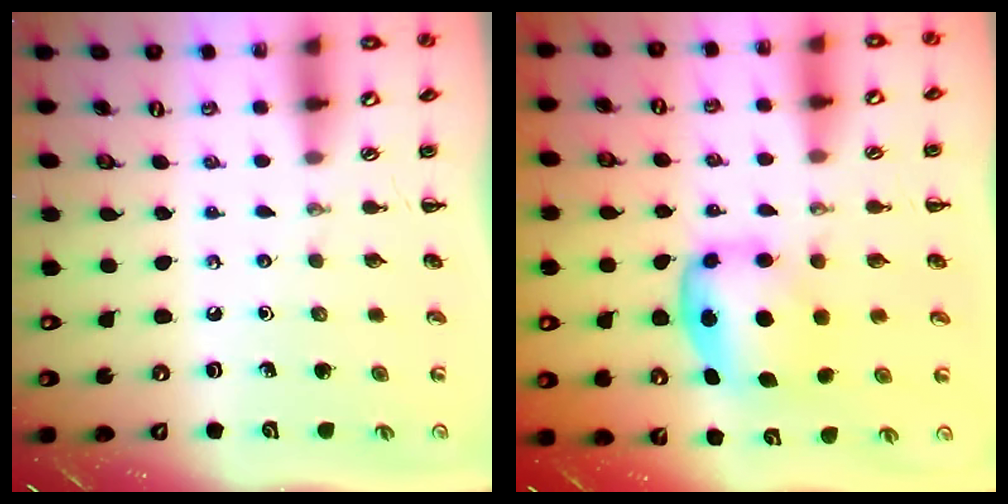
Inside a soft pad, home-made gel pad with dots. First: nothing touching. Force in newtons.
{"total": 6.1, "press": 6.0, "slide": 0.8}